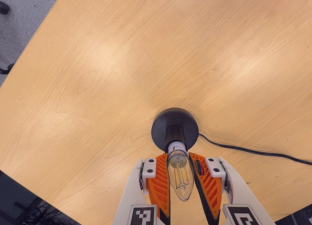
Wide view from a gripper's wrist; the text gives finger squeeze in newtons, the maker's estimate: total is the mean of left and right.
{"total": 13.0, "left": 14.2, "right": 11.9}